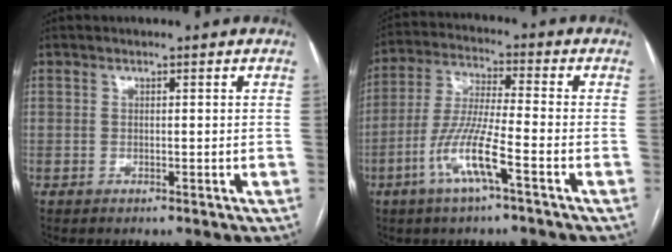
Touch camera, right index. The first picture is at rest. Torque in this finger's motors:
{"motor_torque": [1.50, -0.64, 0.80, 0.21]}